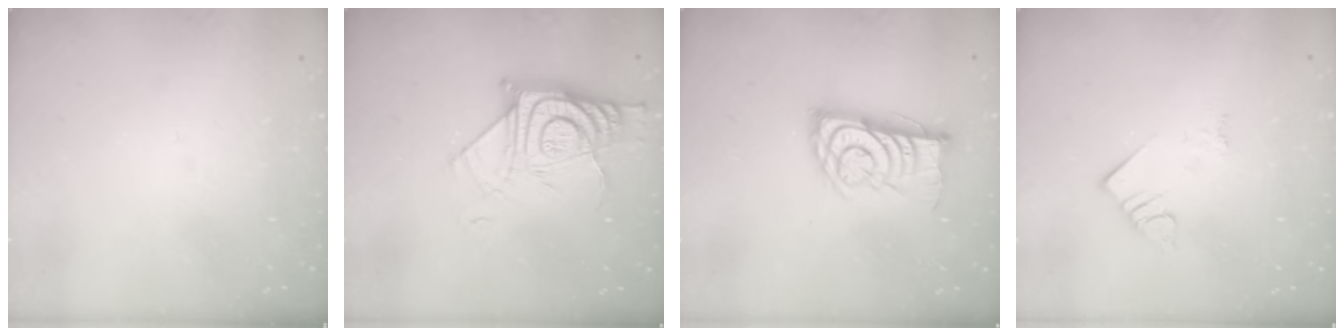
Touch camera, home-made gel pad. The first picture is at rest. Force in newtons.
{"total": 13.0, "press": 12.9, "slide": 1.1}
{"total": 11.9, "press": 11.9, "slide": 0.8}
{"total": 4.0, "press": 3.9, "slide": 0.3}